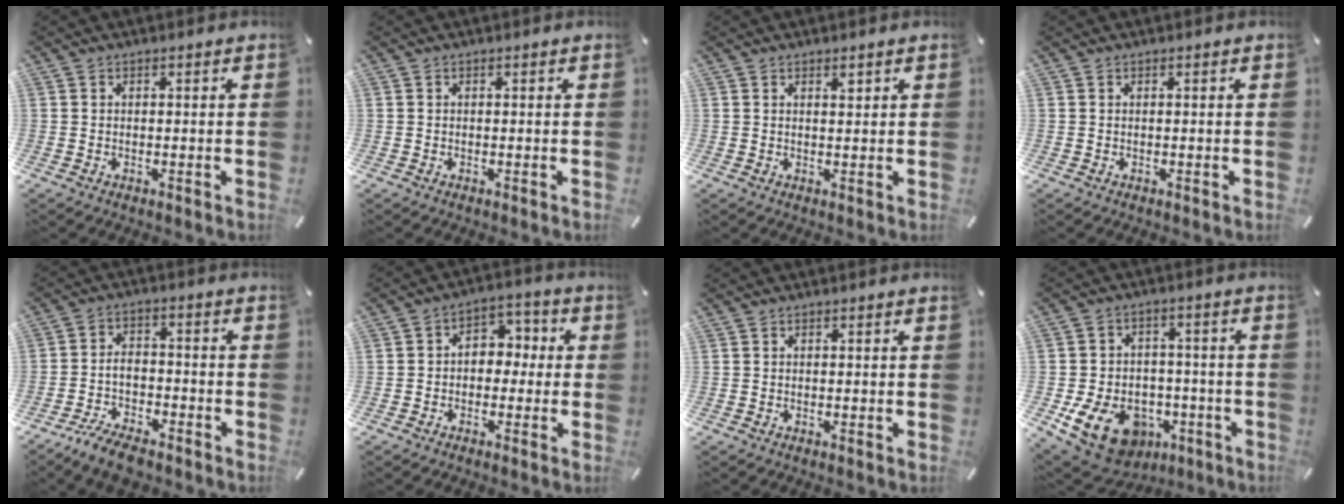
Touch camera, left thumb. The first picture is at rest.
{"total": 0.0}
{"total": 1.4, "force": [0.9, 0.7, 0.8], "torque": [-0.001, -0.006, 0.013]}
{"total": 0.0}
{"total": 7.2, "force": [-5.1, 3.5, 3.6], "torque": [-0.074, 0.029, -0.098]}
{"total": 5.3, "force": [-1.5, 4.5, 2.5], "torque": [-0.034, 0.012, -0.034]}
{"total": 0.0}
{"total": 14.0, "force": [-5.7, 10.4, 7.4], "torque": [-0.137, 0.035, -0.092]}